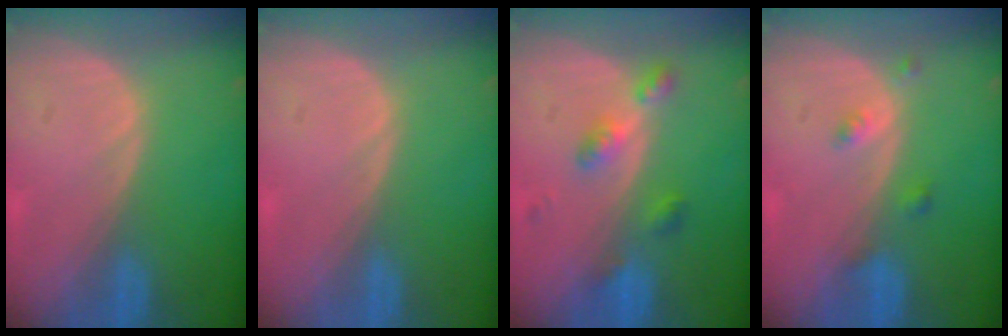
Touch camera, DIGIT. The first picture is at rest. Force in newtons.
{"total": 0.5, "press": 0.0, "slide": 0.5}
{"total": 4.6, "press": 4.2, "slide": 1.9}
{"total": 2.1, "press": 2.1, "slide": 0.2}